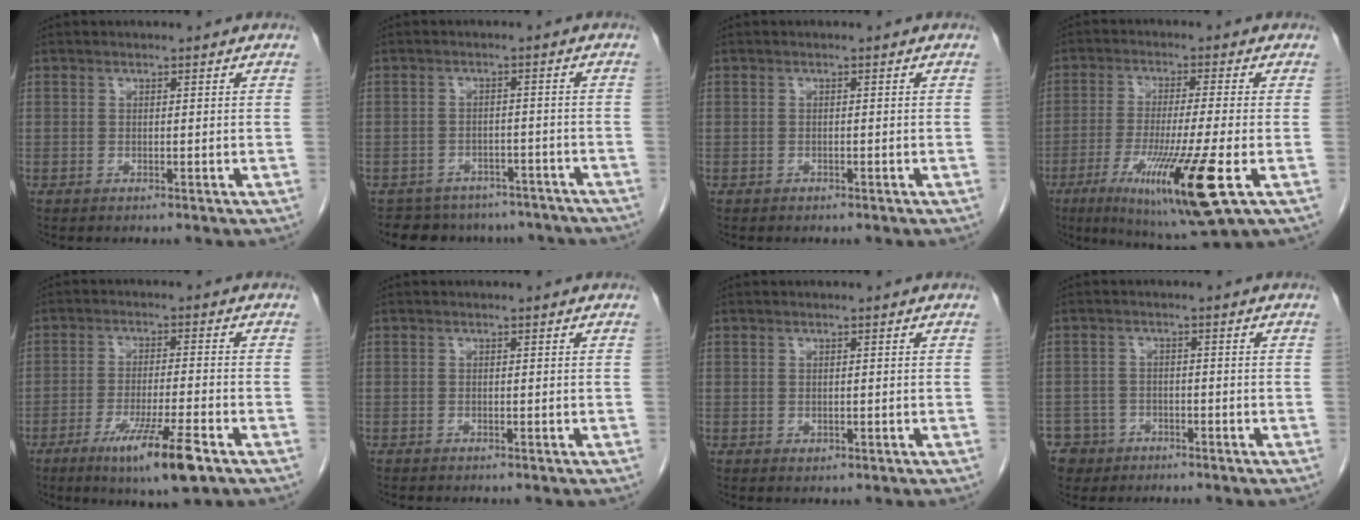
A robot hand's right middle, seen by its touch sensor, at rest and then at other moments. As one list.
[{"total": 10.3, "force": [-8.9, 4.9, 1.5], "torque": [-0.014, 0.016, -0.099]}, {"total": 0.0}, {"total": 14.7, "force": [-5.5, -0.1, 13.7], "torque": [-0.249, -0.046, -0.088]}, {"total": 9.8, "force": [-5.5, 0.2, 8.1], "torque": [-0.142, -0.024, -0.089]}, {"total": 0.8, "force": [-0.7, 0.2, 0.3], "torque": [-0.007, 0.000, -0.012]}, {"total": 0.5, "force": [-0.1, 0.4, 0.3], "torque": [-0.007, -0.002, 0.002]}, {"total": 4.8, "force": [-3.1, 3.7, -0.1], "torque": [0.005, 0.010, -0.053]}]